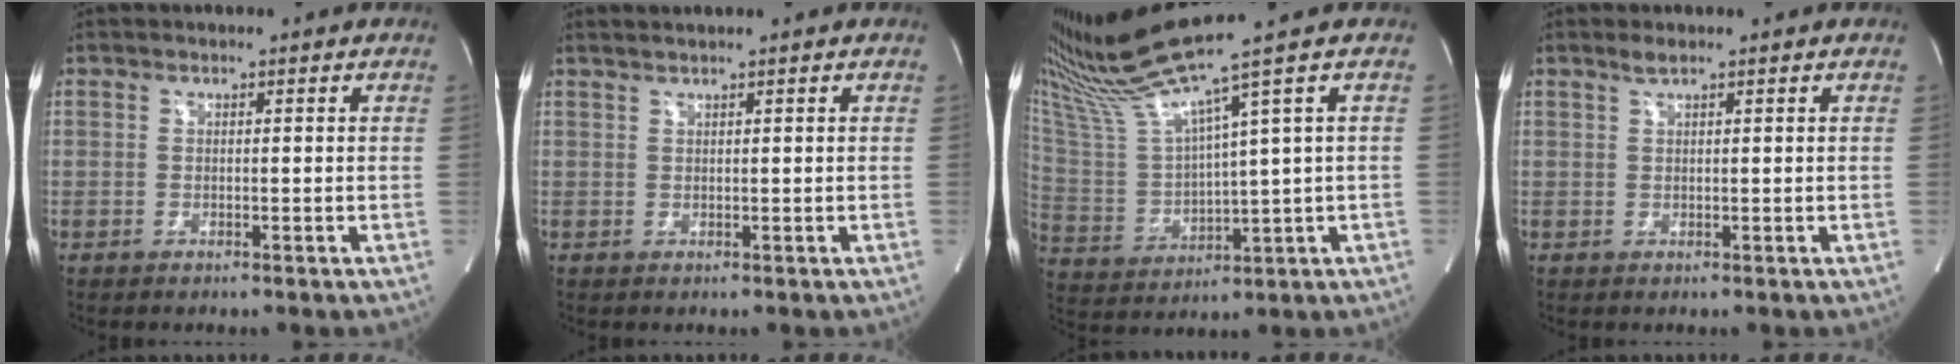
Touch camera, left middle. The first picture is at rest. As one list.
[{"total": 1.5, "force": [1.3, -0.4, 0.7], "torque": [-0.016, 0.009, 0.029]}, {"total": 14.0, "force": [10.2, -2.6, 9.2], "torque": [-0.177, -0.007, 0.200]}, {"total": 1.2, "force": [0.9, 0.0, 0.7], "torque": [-0.020, 0.003, 0.021]}]